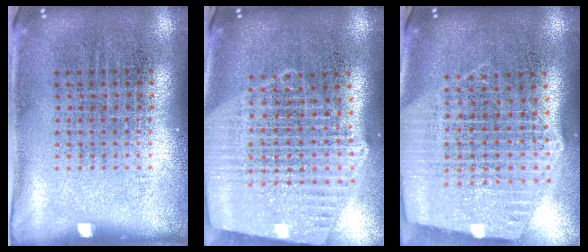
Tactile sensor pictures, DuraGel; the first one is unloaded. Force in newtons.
{"total": 2.6, "press": 2.2, "slide": 1.4}
{"total": 2.6, "press": 2.2, "slide": 1.4}